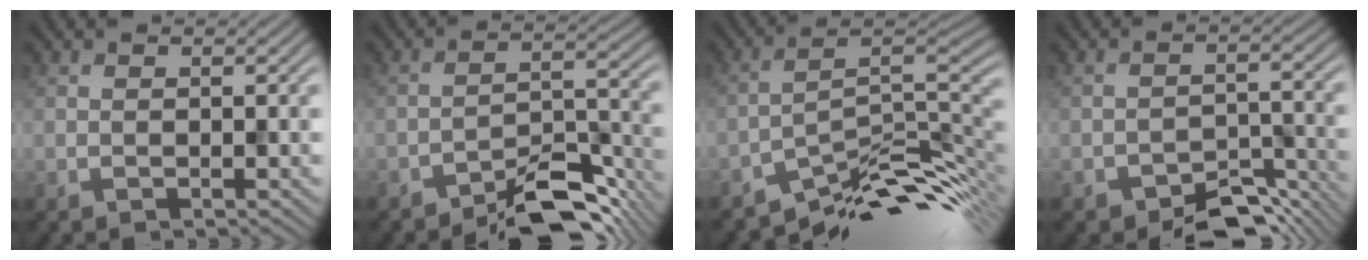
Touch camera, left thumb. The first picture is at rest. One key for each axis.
{"total": 7.7, "fx": -6.1, "fy": 2.3, "fz": 4.2, "tx": -0.057, "ty": 0.010, "tz": -0.108}
{"total": 11.3, "fx": -8.0, "fy": 3.5, "fz": 7.1, "tx": -0.102, "ty": -0.001, "tz": -0.143}
{"total": 6.4, "fx": -5.0, "fy": 2.7, "fz": 3.0, "tx": -0.038, "ty": -0.008, "tz": -0.080}